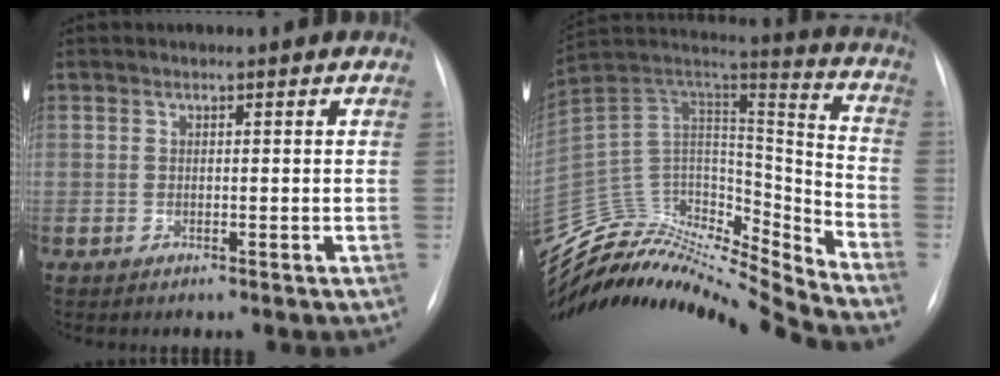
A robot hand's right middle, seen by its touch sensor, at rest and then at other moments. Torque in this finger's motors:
{"motor_torque": [-0.55, -0.81, -0.11, -0.02]}